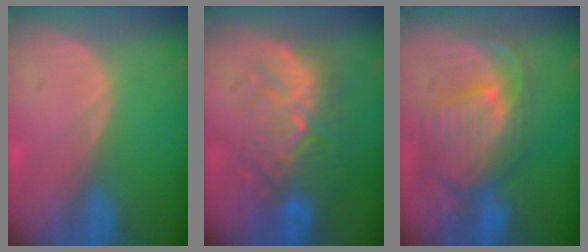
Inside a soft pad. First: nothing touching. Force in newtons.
{"total": 10.0, "press": 9.3, "slide": 3.6}
{"total": 10.5, "press": 9.3, "slide": 4.8}